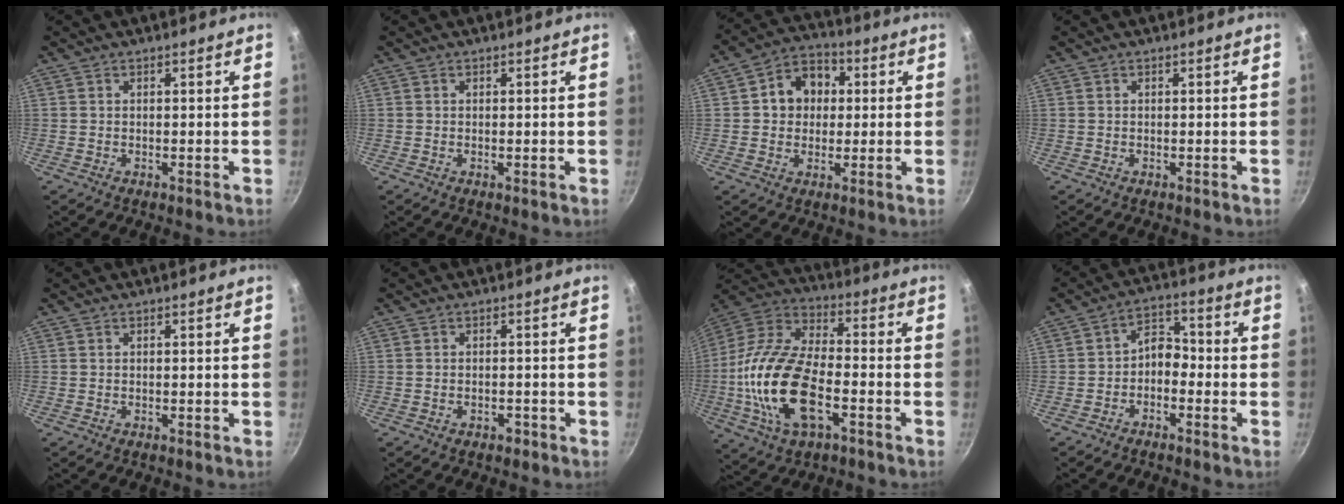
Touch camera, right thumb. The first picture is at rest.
{"total": 0.5, "force": [-0.1, 0.0, 0.5], "torque": [-0.008, -0.001, -0.002]}
{"total": 9.6, "force": [1.6, 8.0, 5.1], "torque": [-0.039, 0.014, 0.011]}
{"total": 0.0}
{"total": 0.0}
{"total": 1.4, "force": [-0.9, 0.9, 0.6], "torque": [-0.004, 0.010, -0.006]}
{"total": 20.7, "force": [-5.3, 10.3, 17.1], "torque": [-0.330, 0.031, -0.111]}
{"total": 5.0, "force": [-2.0, 3.3, 3.2], "torque": [-0.033, 0.040, -0.040]}